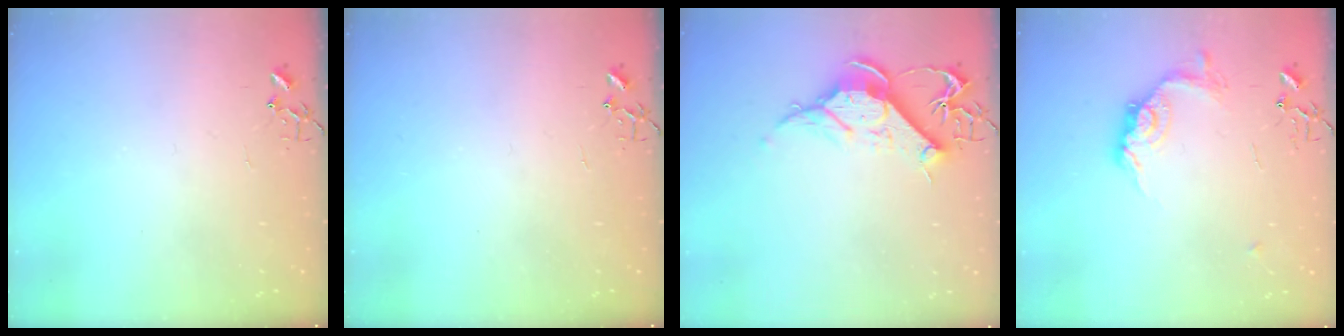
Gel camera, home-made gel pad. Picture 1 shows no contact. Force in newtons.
{"total": 0.0}
{"total": 12.0, "press": 11.9, "slide": 1.2}
{"total": 12.9, "press": 12.9, "slide": 0.2}